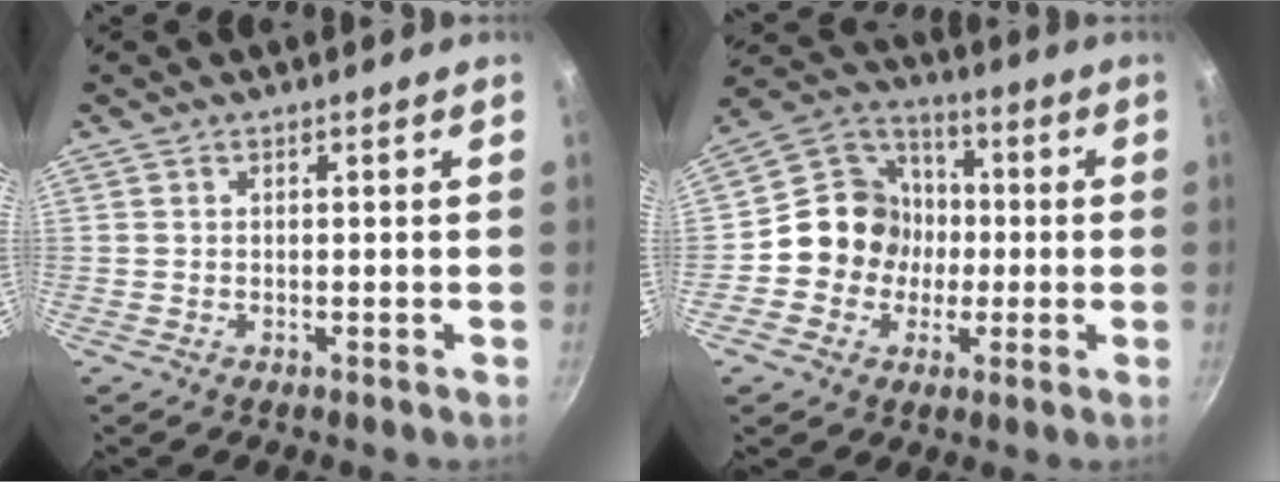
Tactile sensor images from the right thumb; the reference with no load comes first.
{"total": 12.7, "force": [-1.4, 11.8, 4.6], "torque": [-0.037, 0.030, -0.042]}